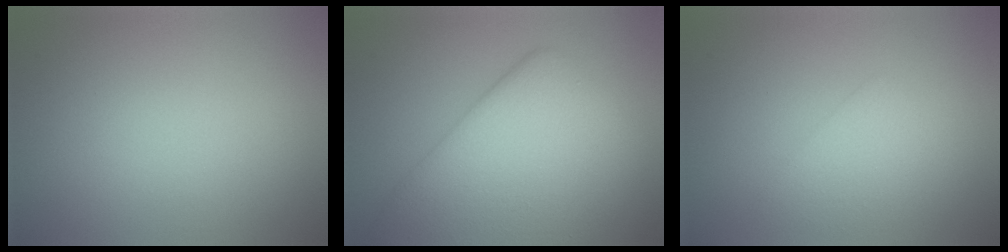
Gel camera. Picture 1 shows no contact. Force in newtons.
{"total": 10.7, "press": 10.7, "slide": 0.6}
{"total": 2.2, "press": 2.2, "slide": 0.1}